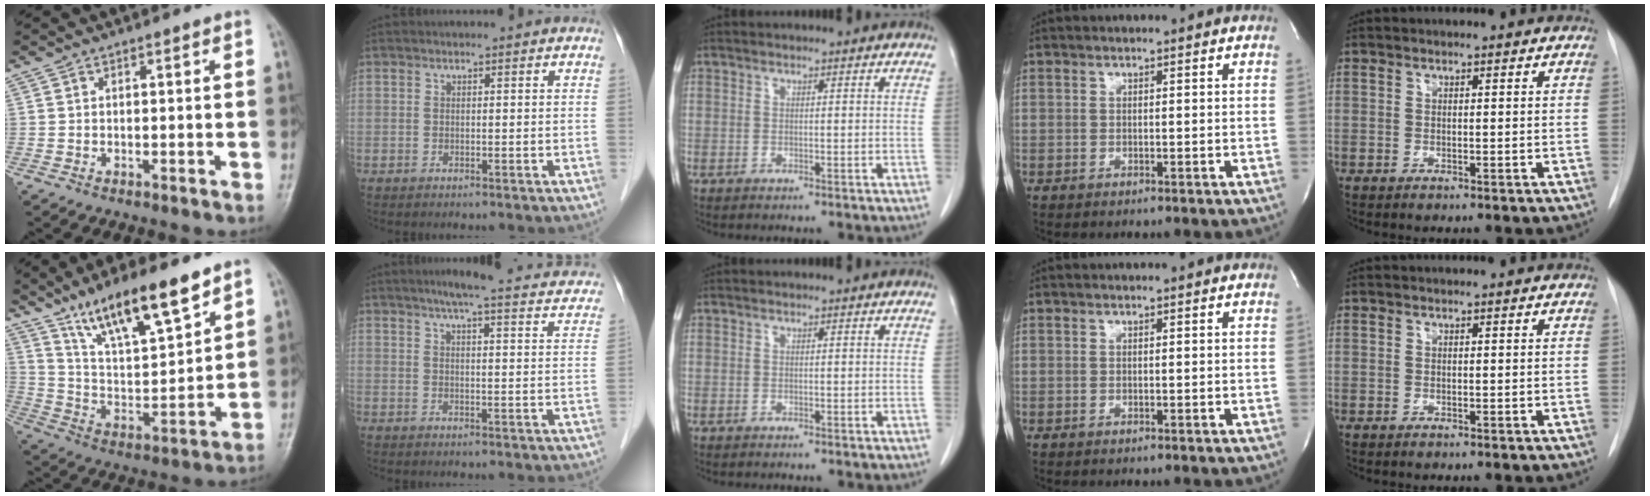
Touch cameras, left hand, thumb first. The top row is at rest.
{"thumb": {"total": 17.0, "force": [11.6, 4.2, 11.6], "torque": [-0.184, -0.052, 0.220]}, "index": {"total": 21.5, "force": [19.4, 1.9, 9.2], "torque": [-0.117, -0.011, 0.224]}}